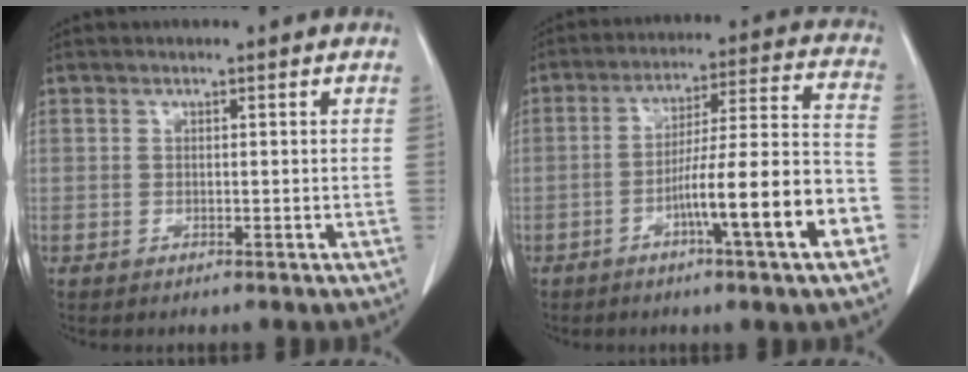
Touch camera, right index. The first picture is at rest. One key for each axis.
{"total": 15.5, "fx": -6.2, "fy": 0.1, "fz": 14.2, "tx": -0.220, "ty": 0.014, "tz": -0.093}